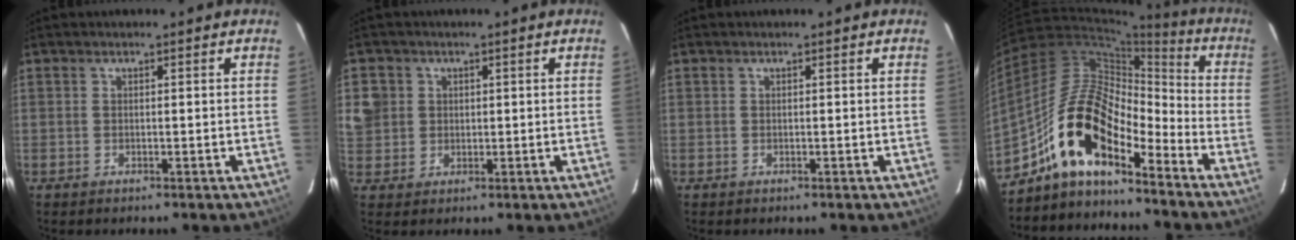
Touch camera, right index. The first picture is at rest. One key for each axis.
{"total": 5.8, "fx": 1.0, "fy": 5.6, "fz": 1.3, "tx": -0.020, "ty": 0.029, "tz": 0.025}
{"total": 0.0}
{"total": 15.5, "fx": -10.9, "fy": 5.4, "fz": 9.7, "tx": -0.177, "ty": 0.014, "tz": -0.217}